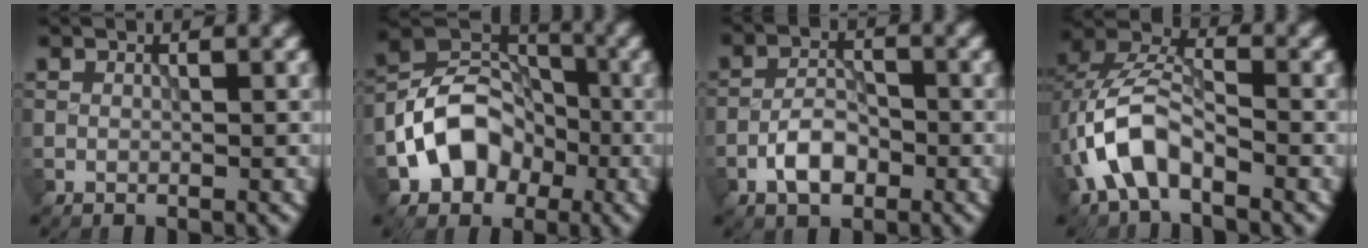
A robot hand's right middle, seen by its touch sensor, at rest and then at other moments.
{"total": 7.3, "force": [-2.9, 5.6, 3.7], "torque": [-0.046, 0.011, -0.059]}
{"total": 3.5, "force": [-1.7, 1.8, 2.5], "torque": [-0.042, 0.007, -0.036]}
{"total": 6.0, "force": [-2.6, 3.2, 4.4], "torque": [-0.089, 0.012, -0.055]}